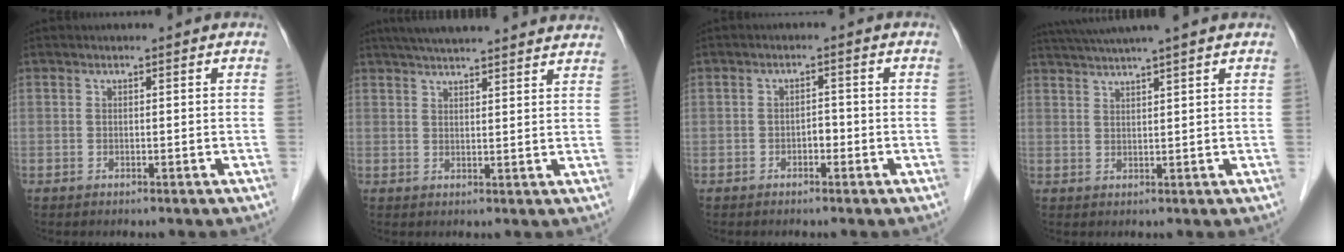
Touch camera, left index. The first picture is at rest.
{"total": 18.5, "force": [16.6, 1.8, 7.9], "torque": [-0.122, 0.035, 0.219]}
{"total": 1.6, "force": [-0.9, 0.9, 1.0], "torque": [-0.011, 0.002, -0.016]}
{"total": 9.3, "force": [7.9, -0.8, 4.8], "torque": [-0.084, 0.034, 0.117]}